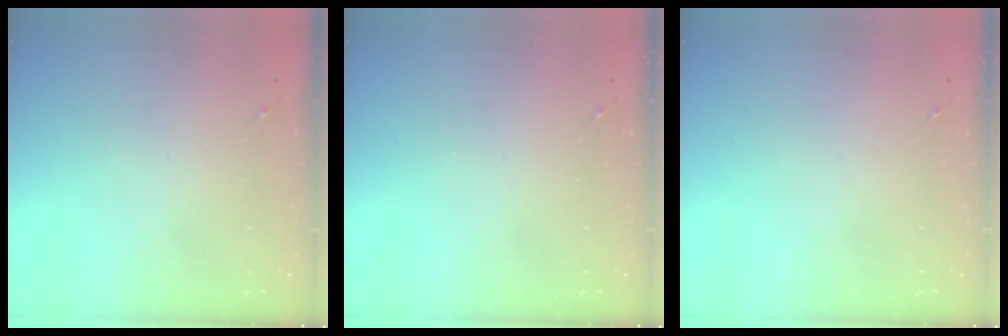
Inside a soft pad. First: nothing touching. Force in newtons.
{"total": 0.0}
{"total": 0.0}